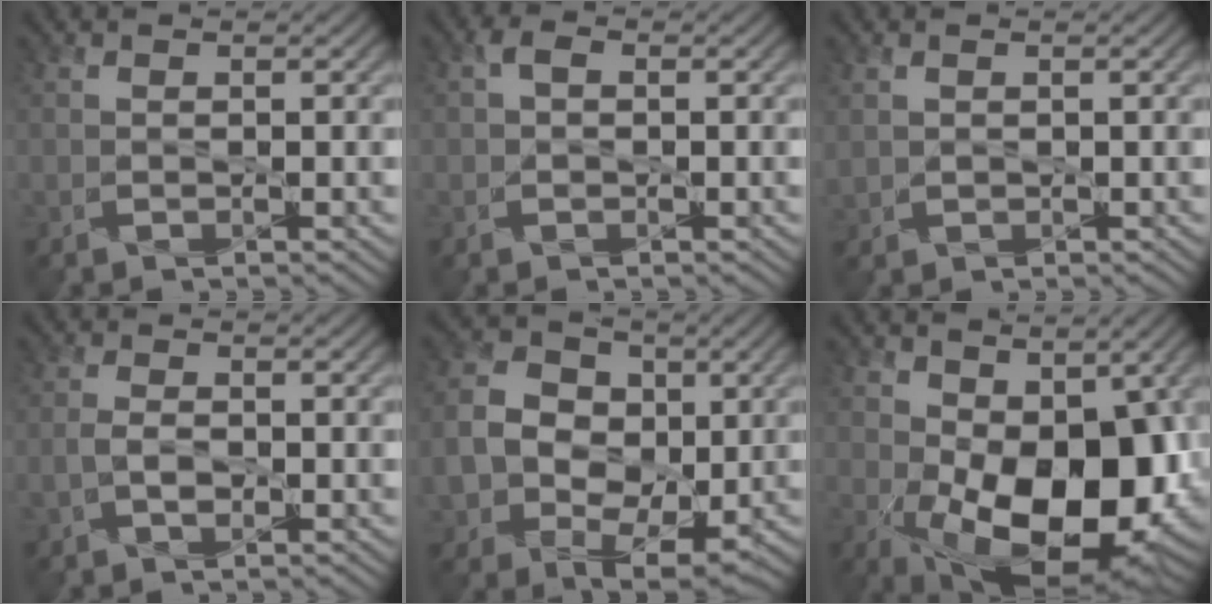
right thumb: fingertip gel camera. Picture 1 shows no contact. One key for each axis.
{"total": 1.3, "fx": 0.1, "fy": 1.1, "fz": 0.7, "tx": -0.016, "ty": 0.007, "tz": -0.003}
{"total": 1.0, "fx": 0.7, "fy": 0.8, "fz": -0.1, "tx": -0.009, "ty": 0.002, "tz": 0.016}
{"total": 2.3, "fx": -0.8, "fy": 1.3, "fz": 1.8, "tx": -0.041, "ty": 0.003, "tz": -0.014}
{"total": 9.6, "fx": -0.6, "fy": 7.6, "fz": 5.8, "tx": -0.134, "ty": -0.010, "tz": -0.009}
{"total": 15.7, "fx": -1.0, "fy": 9.2, "fz": 12.7, "tx": -0.194, "ty": -0.035, "tz": 0.000}